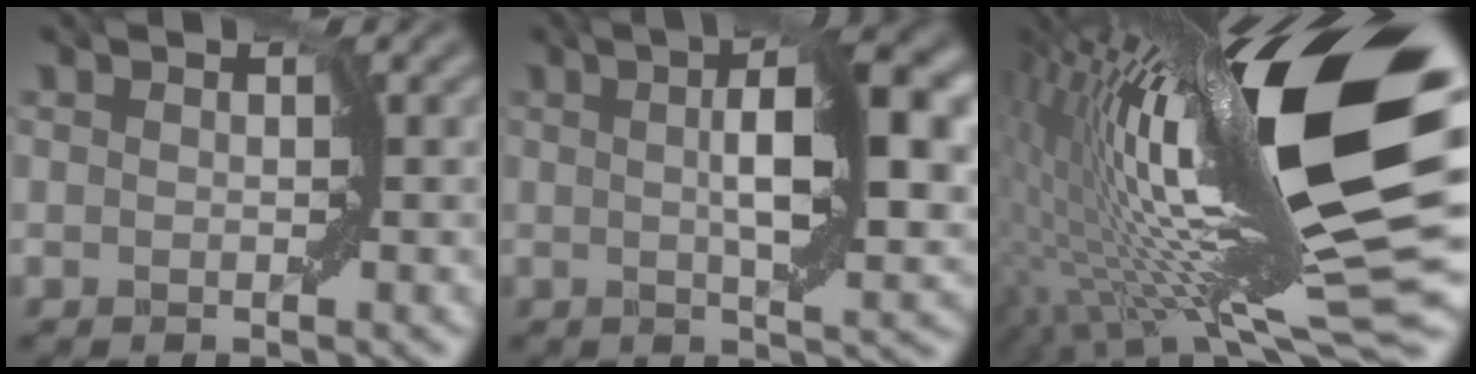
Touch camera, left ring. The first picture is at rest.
{"total": 8.9, "force": [1.1, 2.4, 8.5], "torque": [-0.129, 0.005, 0.014]}
{"total": 20.5, "force": [3.2, 5.8, 19.4], "torque": [-0.336, 0.002, 0.050]}